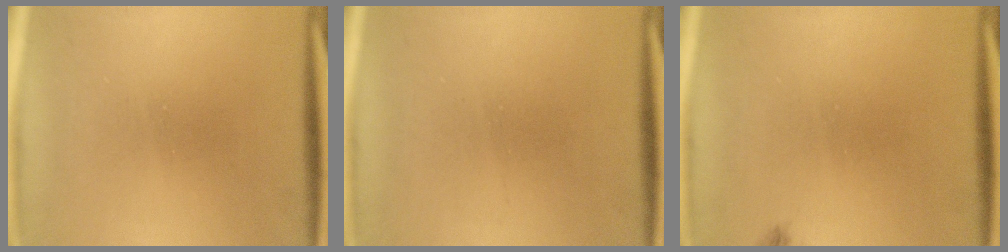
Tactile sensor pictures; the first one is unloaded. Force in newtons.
{"total": 1.4}
{"total": 0.7}